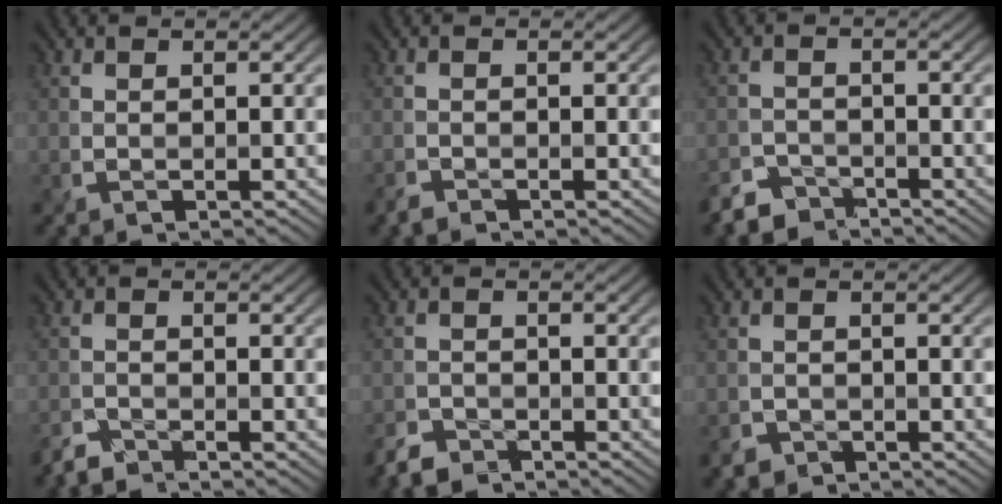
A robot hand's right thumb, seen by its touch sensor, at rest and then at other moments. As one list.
[{"total": 1.3, "force": [-1.3, 0.3, 0.2], "torque": [-0.011, -0.006, -0.026]}, {"total": 3.5, "force": [-3.3, 1.2, 0.3], "torque": [-0.002, -0.003, -0.070]}, {"total": 2.3, "force": [-2.3, 0.1, 0.1], "torque": [-0.003, -0.006, -0.052]}, {"total": 2.8, "force": [-2.6, 0.8, 0.2], "torque": [-0.005, -0.006, -0.057]}, {"total": 1.8, "force": [-1.5, 1.1, 0.0], "torque": [-0.002, -0.011, -0.030]}]